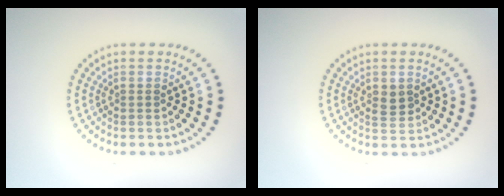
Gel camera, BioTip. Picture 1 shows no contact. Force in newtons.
{"total": 1.6, "press": 1.6, "slide": 0.4}